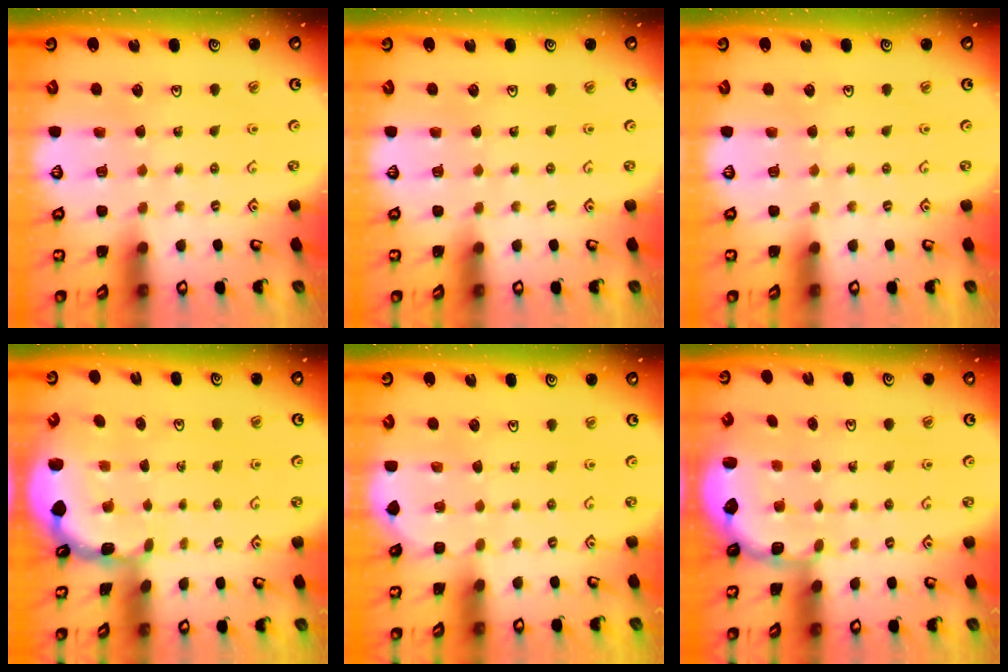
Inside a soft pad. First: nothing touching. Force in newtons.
{"total": 0.0}
{"total": 0.0}
{"total": 1.0, "press": 1.0, "slide": 0.2}
{"total": 2.2, "press": 2.2, "slide": 0.3}
{"total": 2.6, "press": 2.1, "slide": 1.5}